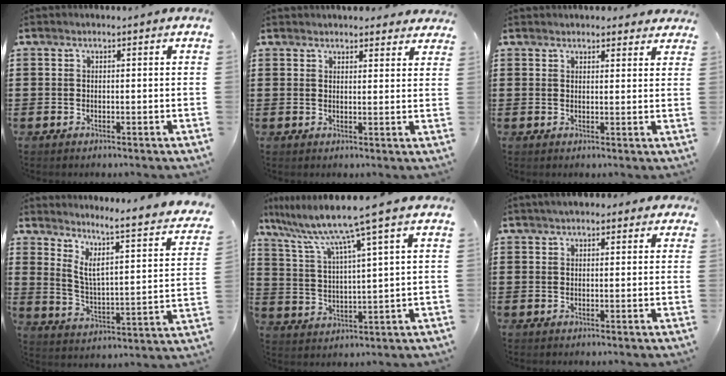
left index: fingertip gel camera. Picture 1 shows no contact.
{"total": 2.7, "force": [2.6, 0.6, 0.3], "torque": [-0.005, -0.007, 0.048]}
{"total": 2.3, "force": [2.2, 0.6, 0.3], "torque": [-0.003, -0.004, 0.041]}
{"total": 4.7, "force": [3.4, 0.0, 3.2], "torque": [-0.085, -0.051, 0.043]}
{"total": 9.0, "force": [6.8, -1.0, 5.8], "torque": [-0.138, -0.036, 0.108]}
{"total": 2.0, "force": [1.2, 1.0, 1.1], "torque": [-0.026, 0.008, 0.022]}